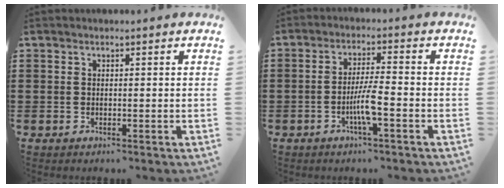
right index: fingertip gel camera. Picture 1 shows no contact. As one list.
[{"total": 4.9, "force": [-1.9, 0.3, 4.6], "torque": [-0.092, -0.008, -0.039]}]